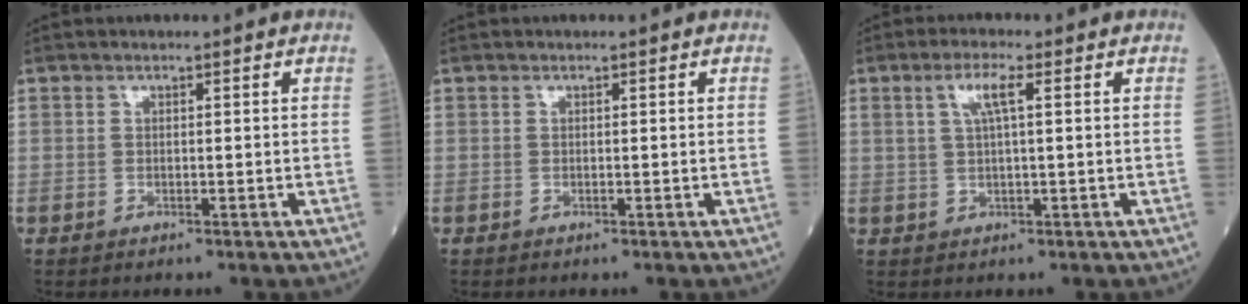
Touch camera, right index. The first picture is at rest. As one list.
[{"total": 0.0}, {"total": 3.8, "force": [1.3, 0.4, 3.6], "torque": [-0.076, 0.010, 0.027]}]